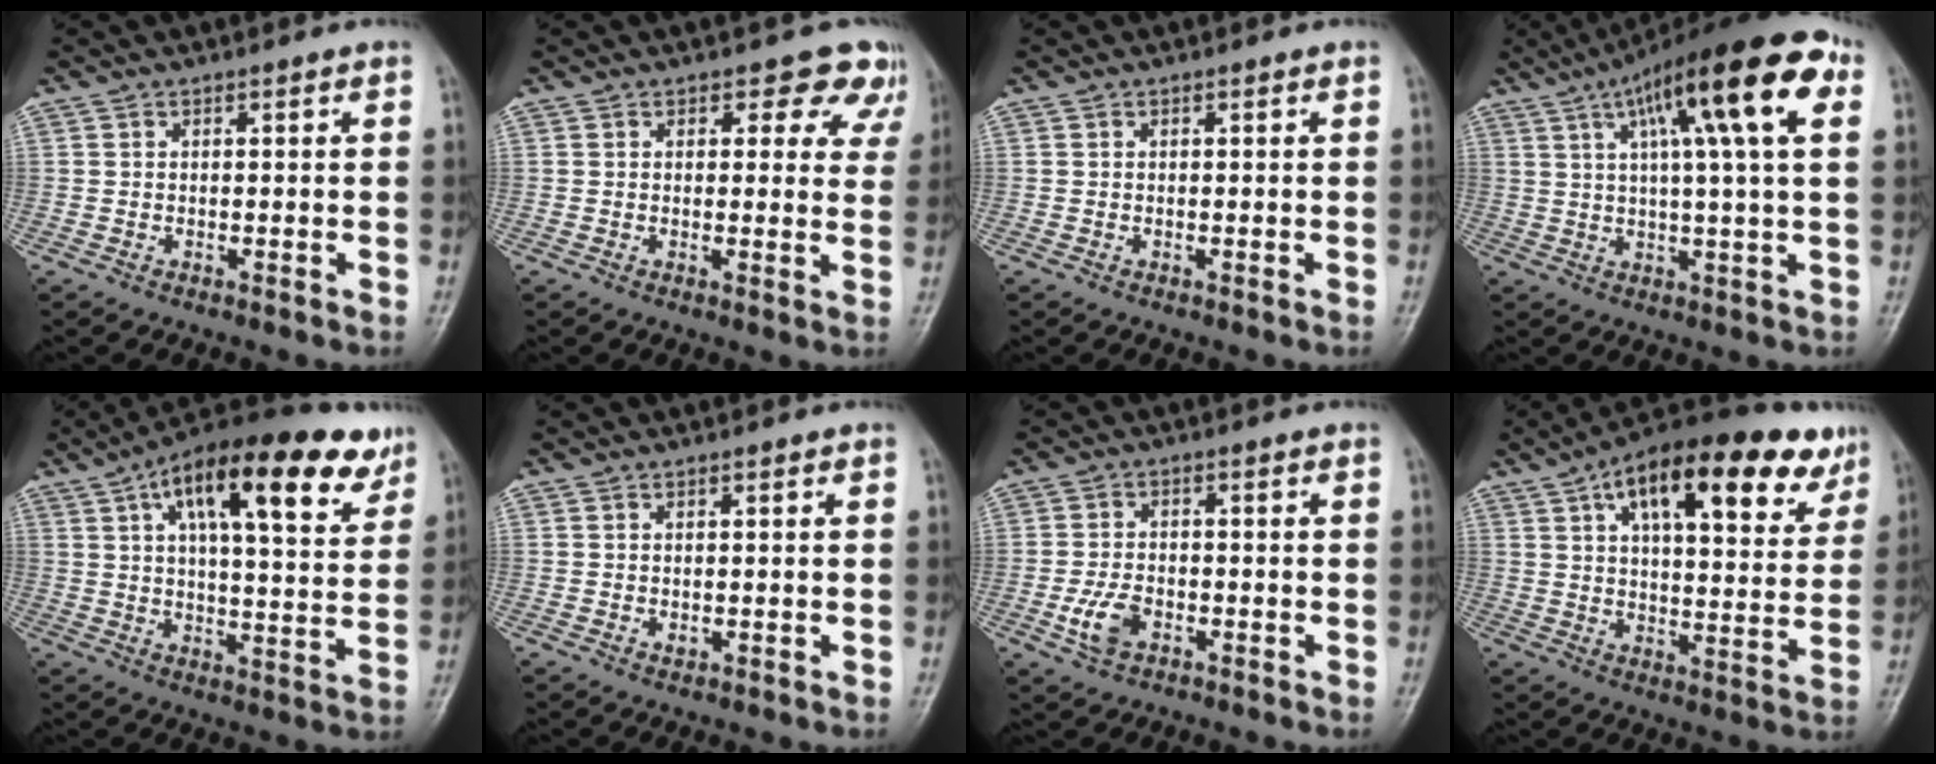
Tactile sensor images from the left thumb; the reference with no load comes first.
{"total": 7.2, "force": [5.3, 4.1, 2.7], "torque": [0.016, -0.024, 0.044]}
{"total": 0.0}
{"total": 20.0, "force": [7.8, 4.1, 17.9], "torque": [-0.269, 0.017, 0.113]}
{"total": 22.0, "force": [11.8, 7.7, 16.9], "torque": [-0.239, -0.016, 0.178]}
{"total": 0.9, "force": [0.0, 0.7, 0.6], "torque": [-0.009, -0.002, 0.003]}
{"total": 4.8, "force": [-1.8, 3.0, 3.2], "torque": [-0.063, 0.007, -0.035]}
{"total": 23.6, "force": [12.8, 9.5, 17.4], "torque": [-0.233, -0.013, 0.191]}